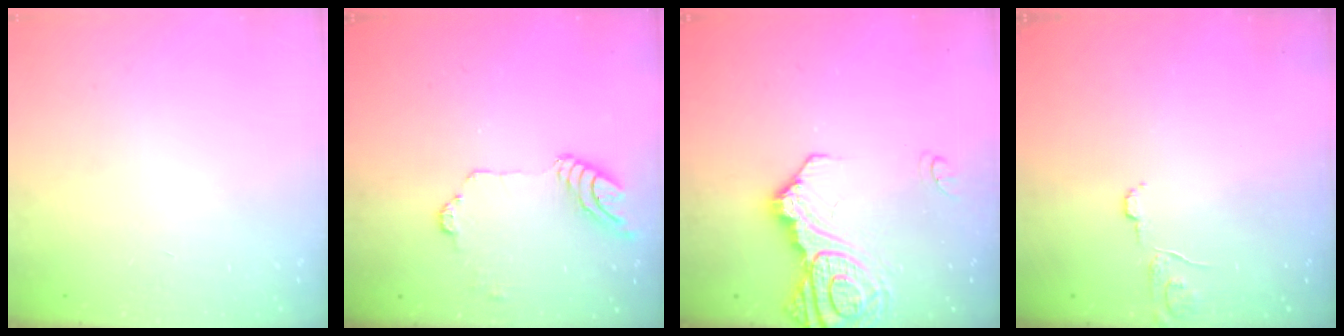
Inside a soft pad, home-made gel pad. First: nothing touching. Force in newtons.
{"total": 11.5, "press": 11.5, "slide": 1.1}
{"total": 15.6, "press": 15.5, "slide": 1.9}
{"total": 6.0, "press": 6.0, "slide": 0.4}